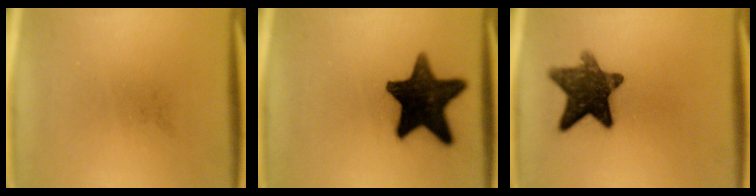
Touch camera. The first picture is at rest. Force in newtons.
{"total": 16.3}
{"total": 11.5}